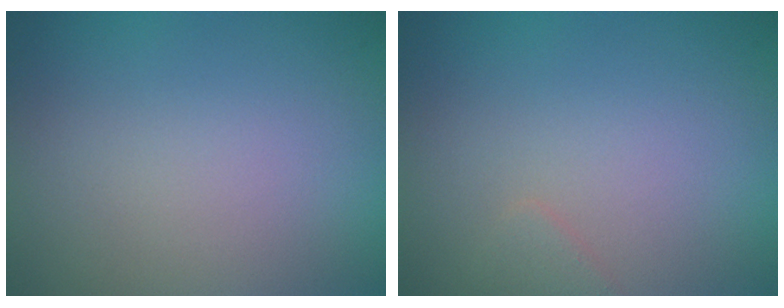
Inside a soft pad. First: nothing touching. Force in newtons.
{"total": 0.9, "press": 0.9, "slide": 0.1}